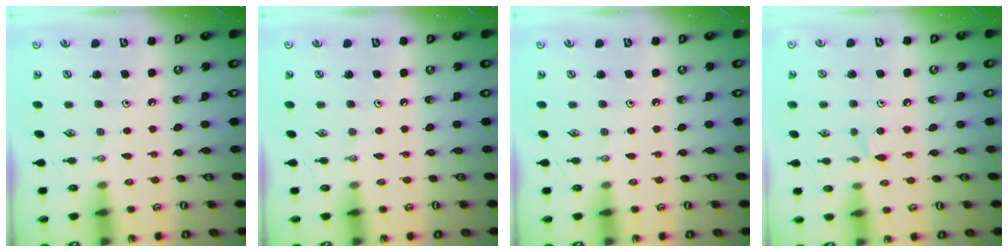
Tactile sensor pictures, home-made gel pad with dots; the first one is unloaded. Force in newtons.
{"total": 0.0}
{"total": 0.0}
{"total": 5.7, "press": 5.7, "slide": 0.8}